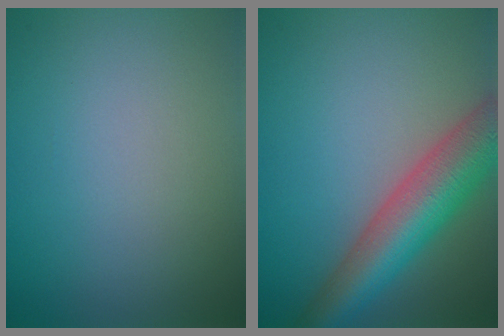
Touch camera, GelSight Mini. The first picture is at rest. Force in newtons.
{"total": 7.9, "press": 7.9, "slide": 0.4}